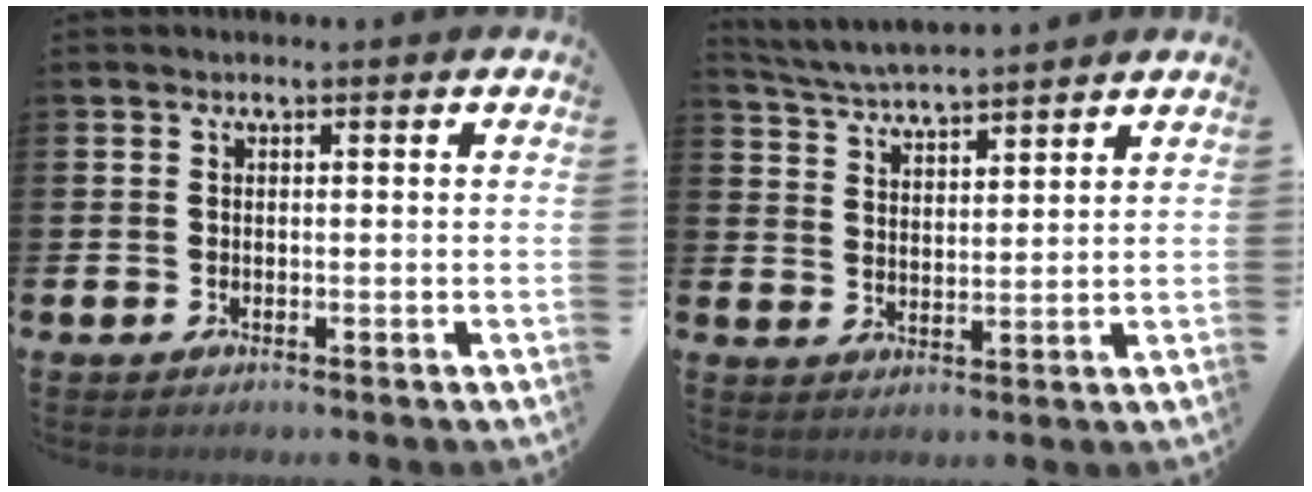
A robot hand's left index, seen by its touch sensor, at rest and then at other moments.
{"total": 4.7, "force": [4.7, 0.2, 0.5], "torque": [-0.036, -0.027, 0.084]}